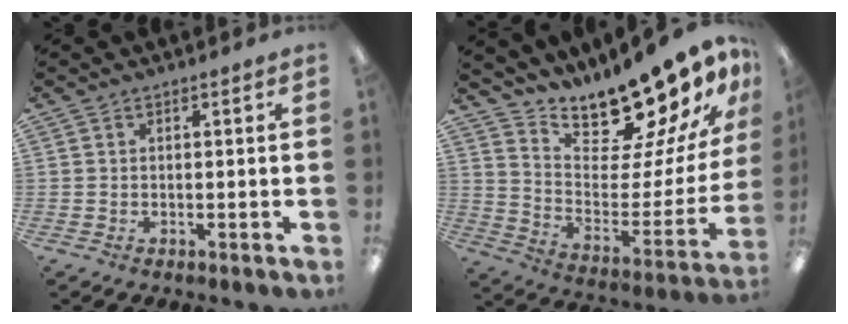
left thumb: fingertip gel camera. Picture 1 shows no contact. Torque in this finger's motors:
{"motor_torque": [2.53, 2.48, 0.39, -0.22, 0.13]}